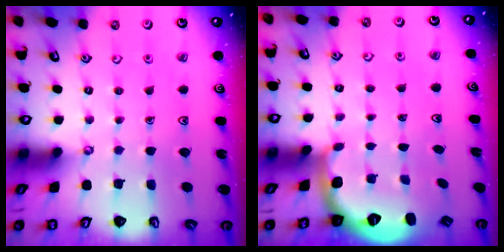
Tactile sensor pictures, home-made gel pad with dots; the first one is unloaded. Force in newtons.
{"total": 2.7, "press": 1.7, "slide": 2.1}